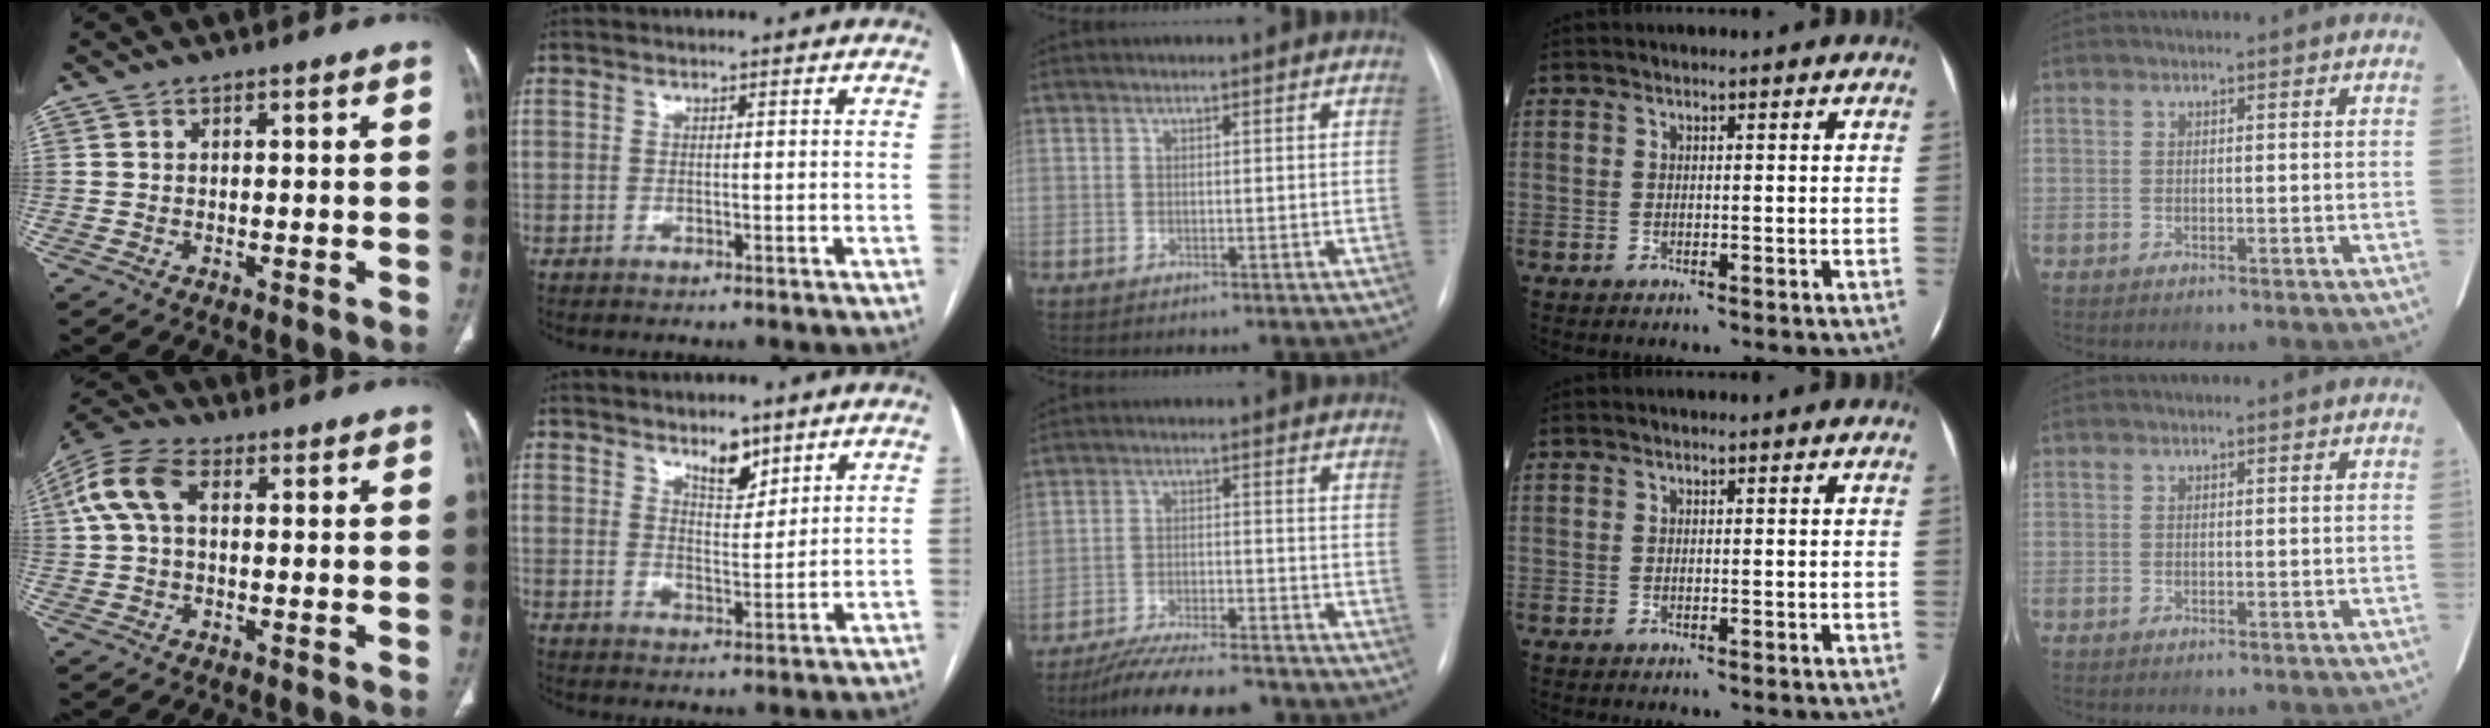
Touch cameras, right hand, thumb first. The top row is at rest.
{"thumb": {"total": 8.9, "force": [1.8, 5.4, 6.9], "torque": [-0.156, 0.032, 0.030]}, "index": {"total": 4.7, "force": [3.6, 1.7, 2.6], "torque": [-0.043, -0.008, 0.063]}, "middle": {"total": 12.5, "force": [-11.1, 2.1, 5.3], "torque": [-0.086, -0.003, -0.169]}}